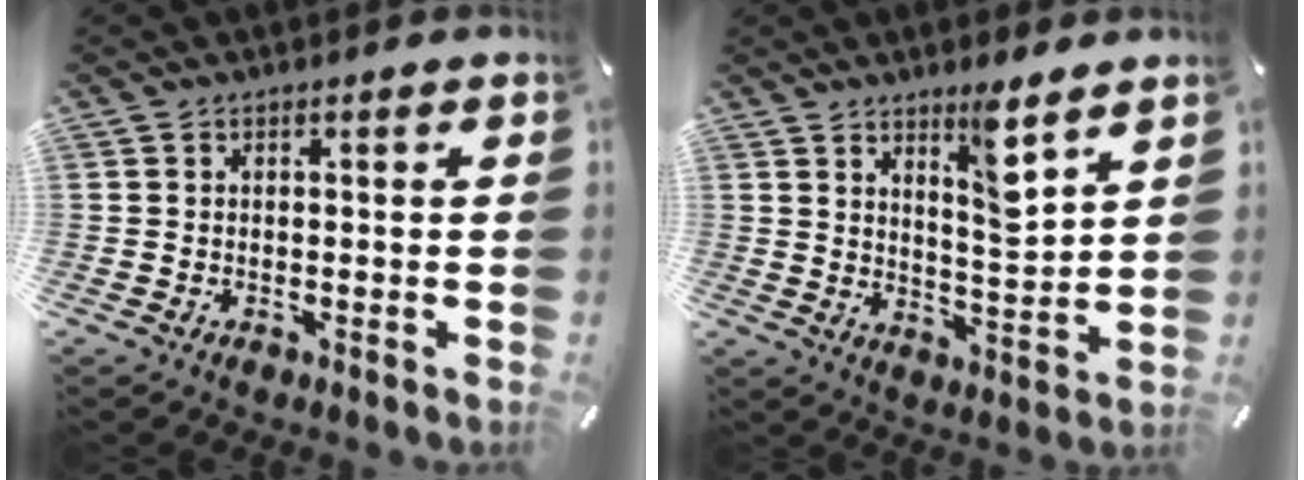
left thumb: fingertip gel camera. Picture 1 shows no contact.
{"total": 8.5, "force": [6.2, 1.5, 5.6], "torque": [-0.079, -0.049, 0.099]}